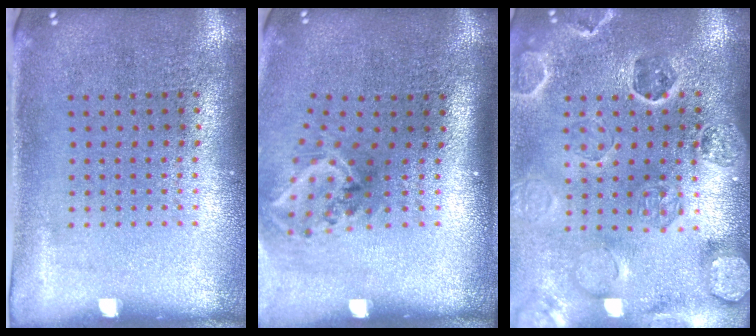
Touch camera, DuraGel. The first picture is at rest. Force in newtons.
{"total": 2.1, "press": 1.3, "slide": 1.6}
{"total": 2.7, "press": 2.7, "slide": 0.3}